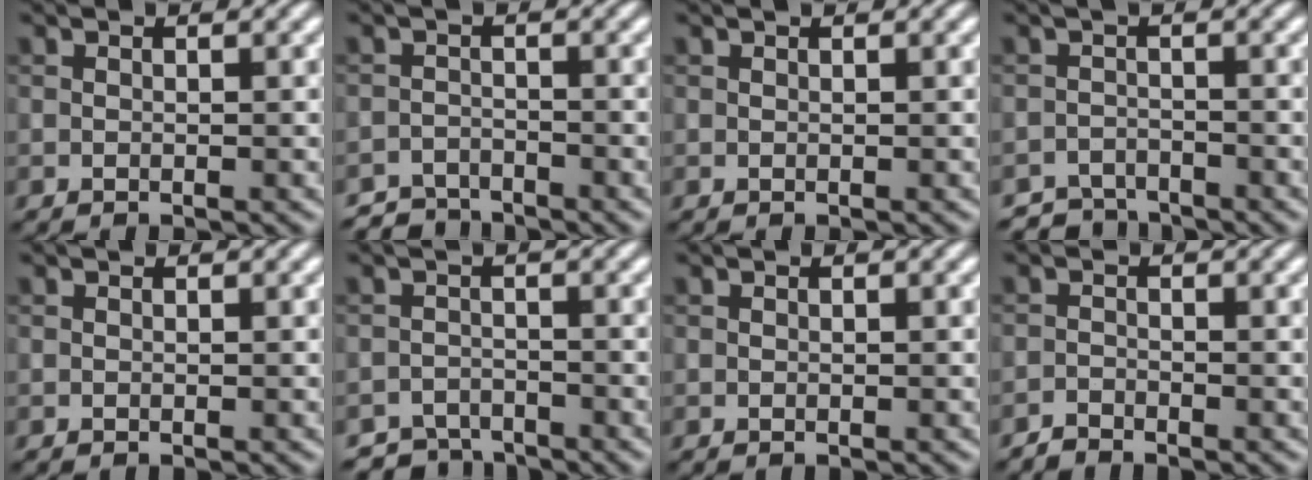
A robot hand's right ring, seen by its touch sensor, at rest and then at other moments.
{"total": 2.9, "force": [-2.8, 0.5, -0.1], "torque": [0.007, 0.000, -0.057]}
{"total": 0.0}
{"total": 2.8, "force": [-2.8, 0.6, -0.1], "torque": [0.008, -0.002, -0.054]}
{"total": 0.0}
{"total": 3.0, "force": [-2.9, 0.8, 0.0], "torque": [0.007, -0.004, -0.055]}
{"total": 0.0}
{"total": 1.3, "force": [-1.2, 0.2, 0.0], "torque": [0.002, 0.000, -0.029]}